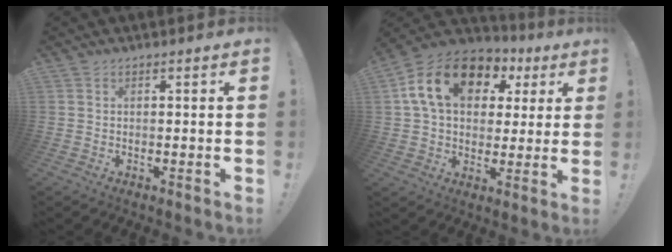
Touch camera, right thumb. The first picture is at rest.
{"total": 18.0, "force": [6.8, 12.2, 11.2], "torque": [-0.177, -0.008, 0.124]}